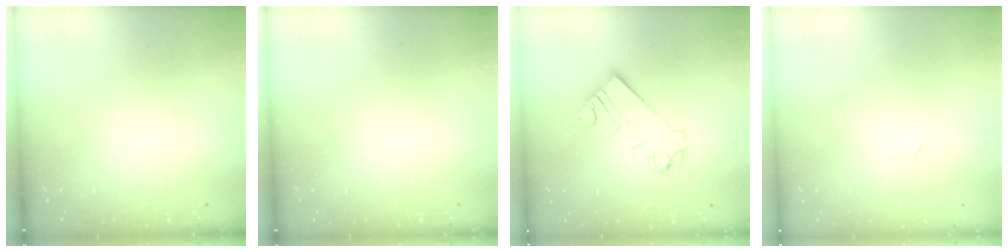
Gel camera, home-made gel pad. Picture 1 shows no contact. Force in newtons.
{"total": 0.0}
{"total": 14.2, "press": 14.1, "slide": 1.6}
{"total": 4.9, "press": 4.9, "slide": 0.5}